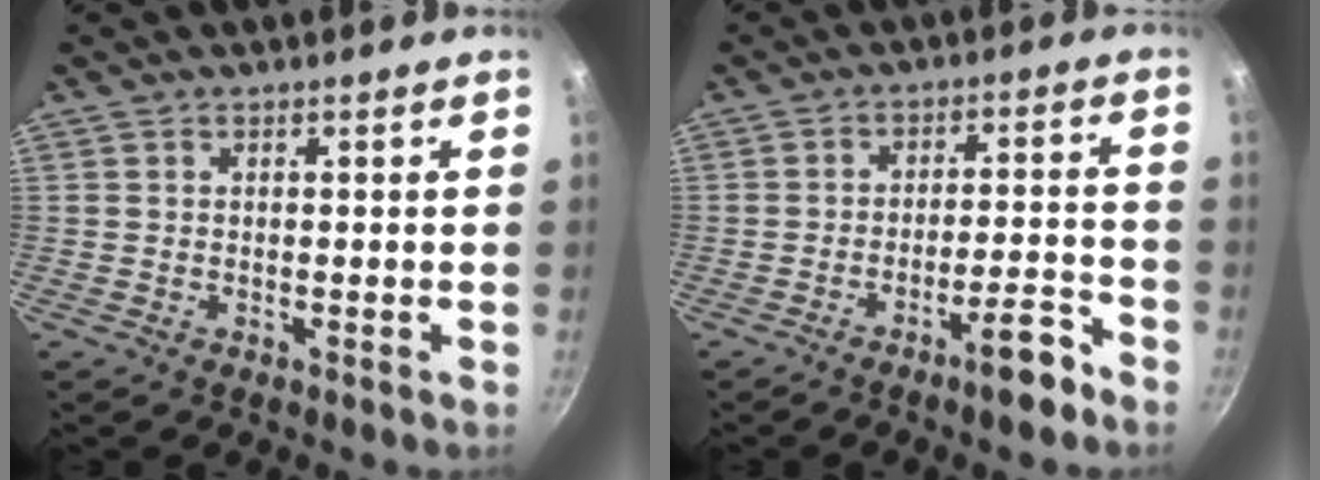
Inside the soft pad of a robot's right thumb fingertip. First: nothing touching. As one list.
[{"total": 7.1, "force": [-4.9, 1.4, 4.9], "torque": [-0.066, 0.046, -0.066]}]